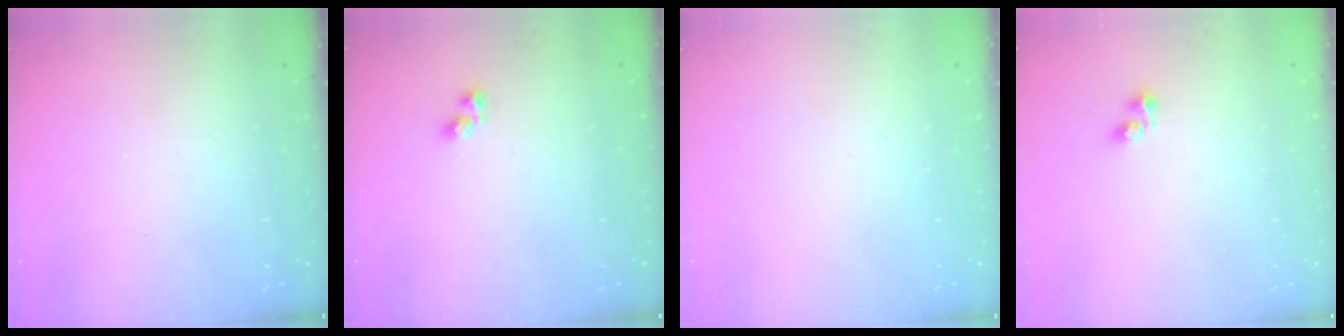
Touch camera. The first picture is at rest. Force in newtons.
{"total": 1.6, "press": 1.5, "slide": 0.3}
{"total": 0.0}
{"total": 2.5, "press": 2.3, "slide": 0.9}